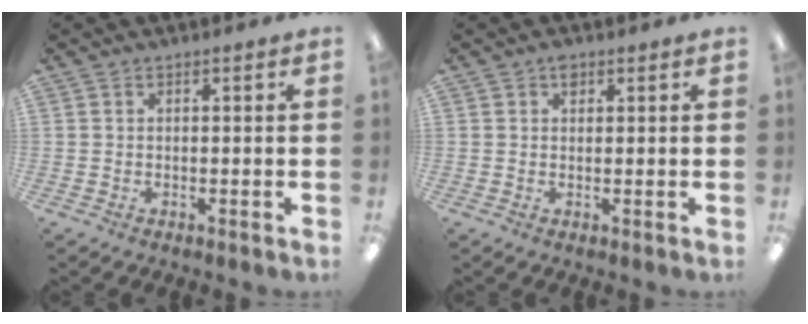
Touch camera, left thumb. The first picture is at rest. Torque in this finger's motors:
{"motor_torque": [0.16, 0.01, 0.57, 0.10, 0.00]}